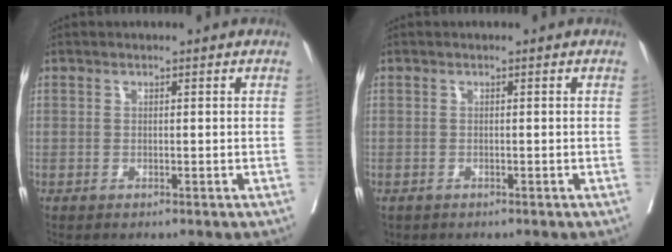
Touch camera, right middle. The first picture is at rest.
{"total": 1.0, "force": [-0.8, 0.5, 0.2], "torque": [-0.012, -0.001, -0.013]}